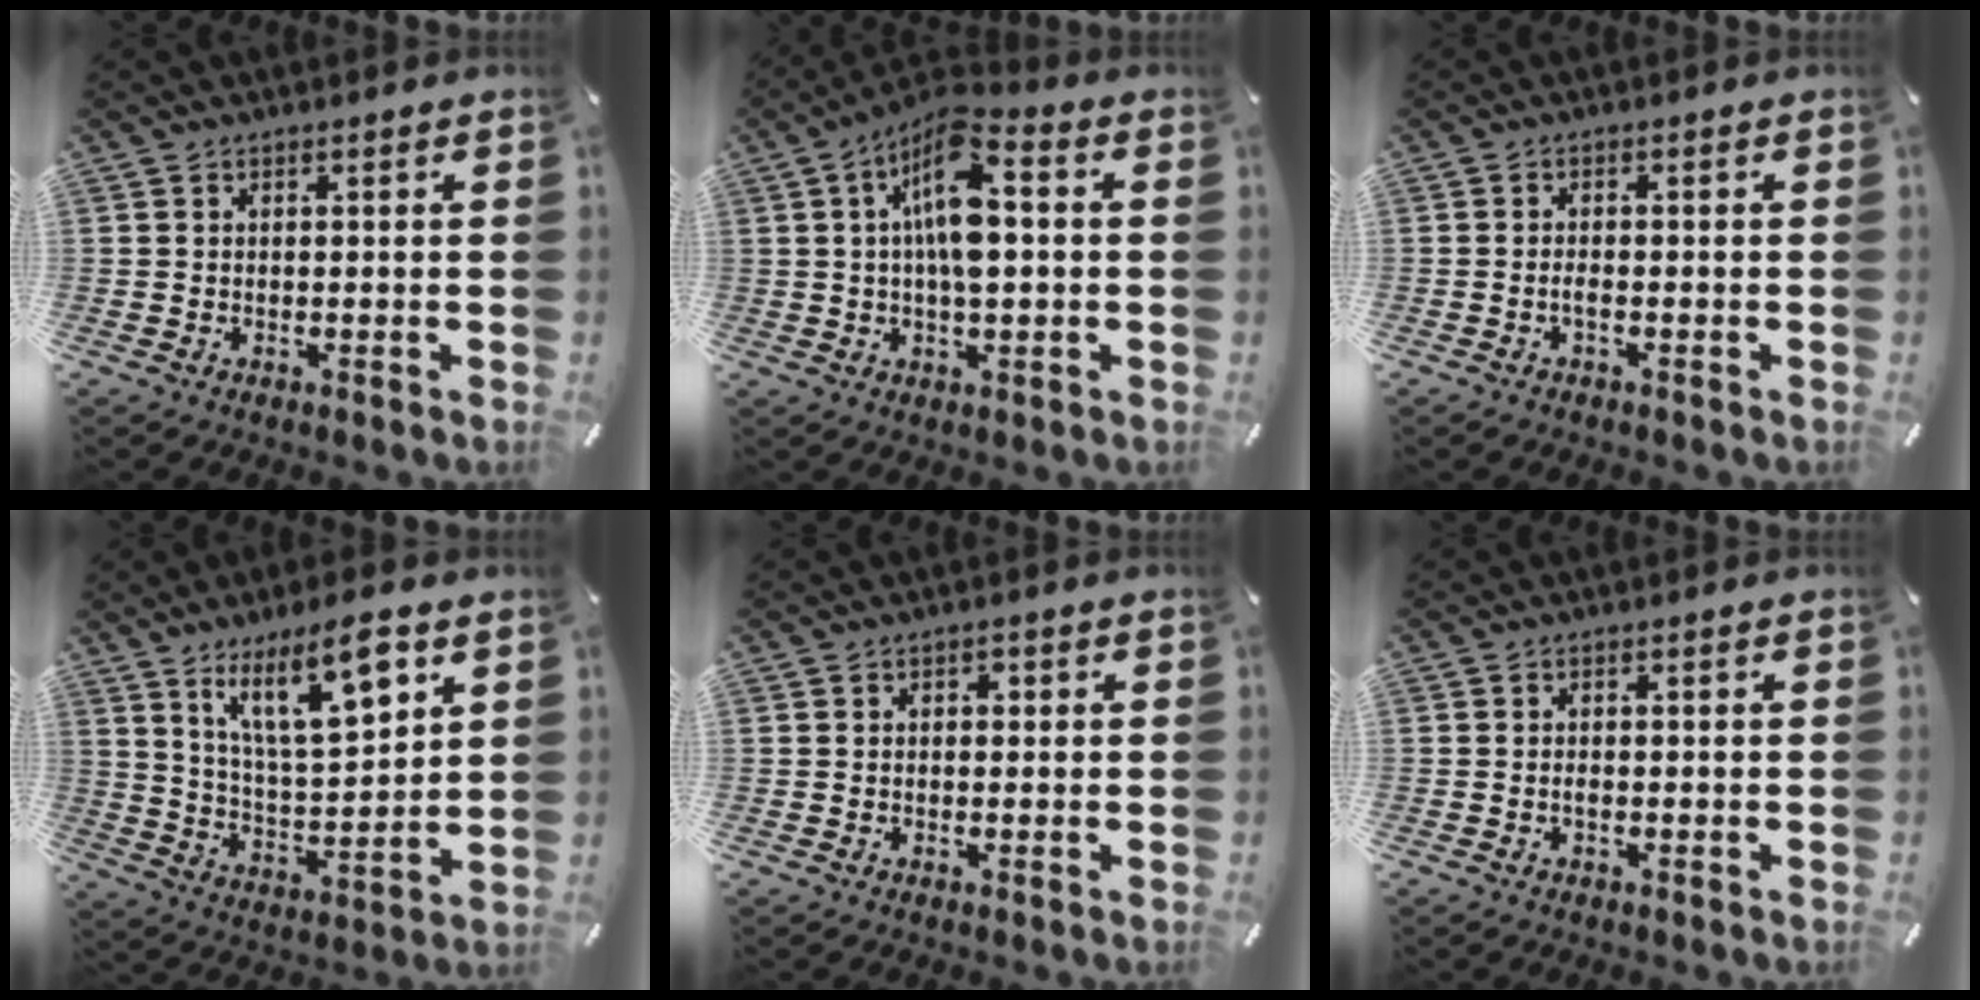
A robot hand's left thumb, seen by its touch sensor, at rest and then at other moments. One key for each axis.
{"total": 11.8, "fx": 1.8, "fy": 5.0, "fz": 10.6, "tx": -0.204, "ty": -0.004, "tz": 0.029}
{"total": 1.5, "fx": -0.8, "fy": 0.4, "fz": 1.2, "tx": -0.024, "ty": 0.001, "tz": -0.014}
{"total": 15.6, "fx": 9.6, "fy": 5.4, "fz": 10.9, "tx": -0.177, "ty": -0.044, "tz": 0.161}
{"total": 1.2, "fx": 0.1, "fy": 0.9, "fz": 0.7, "tx": -0.016, "ty": 0.006, "tz": 0.000}
{"total": 1.0, "fx": -0.4, "fy": 0.4, "fz": 0.8, "tx": -0.018, "ty": -0.001, "tz": -0.008}